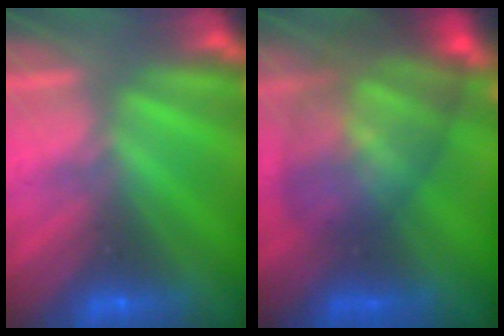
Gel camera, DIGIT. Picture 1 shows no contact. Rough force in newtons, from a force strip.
{"total": 7.6}